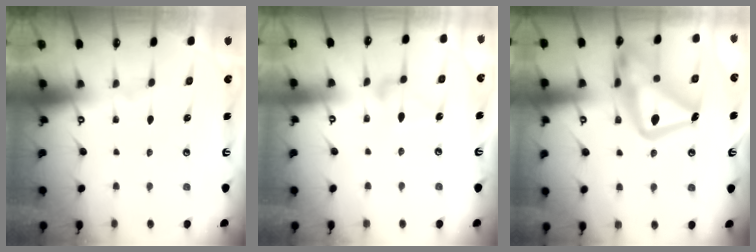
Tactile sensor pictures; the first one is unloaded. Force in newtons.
{"total": 6.7, "press": 6.7, "slide": 0.4}
{"total": 21.8, "press": 21.7, "slide": 2.2}